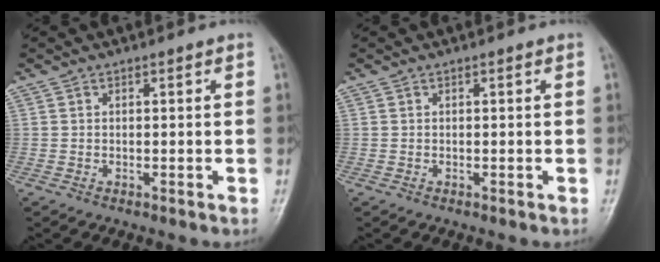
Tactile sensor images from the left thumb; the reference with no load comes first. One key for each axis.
{"total": 0.0}